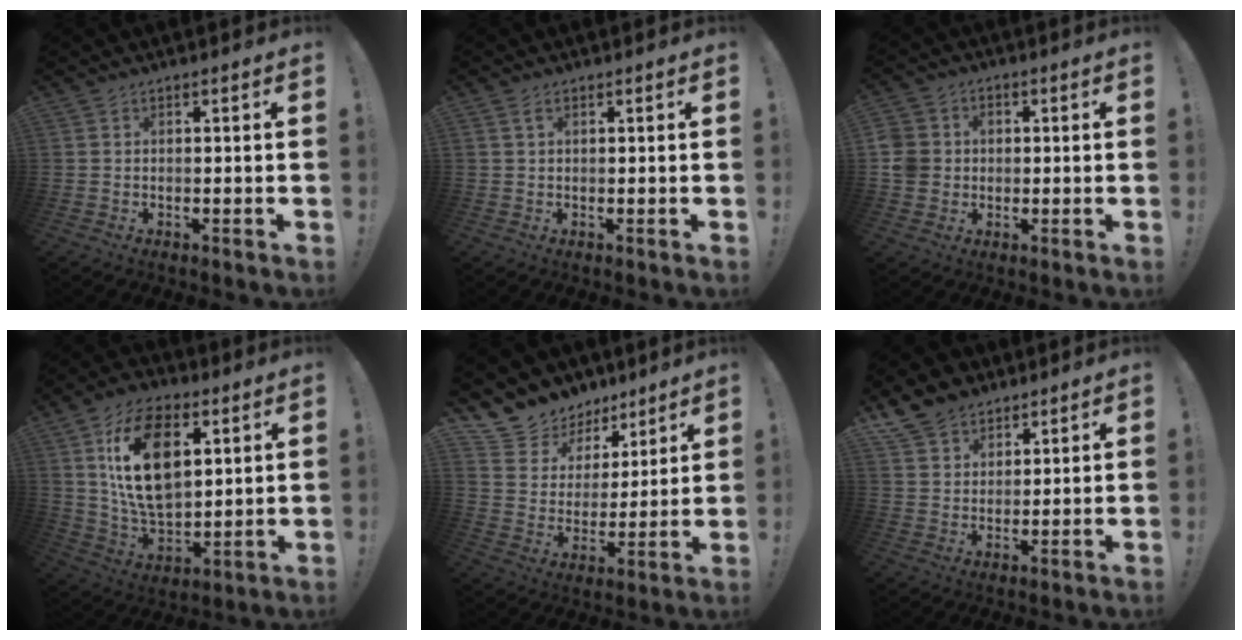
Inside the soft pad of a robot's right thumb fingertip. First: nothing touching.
{"total": 1.7, "force": [0.7, 0.9, 1.3], "torque": [-0.025, 0.002, 0.013]}
{"total": 7.6, "force": [-0.6, 7.0, 2.9], "torque": [-0.061, 0.011, -0.008]}
{"total": 20.3, "force": [6.9, 12.5, 14.5], "torque": [-0.264, -0.019, 0.117]}
{"total": 10.0, "force": [7.6, 6.5, 0.9], "torque": [-0.037, -0.066, 0.149]}
{"total": 9.6, "force": [7.1, 6.2, 1.9], "torque": [-0.028, -0.049, 0.141]}